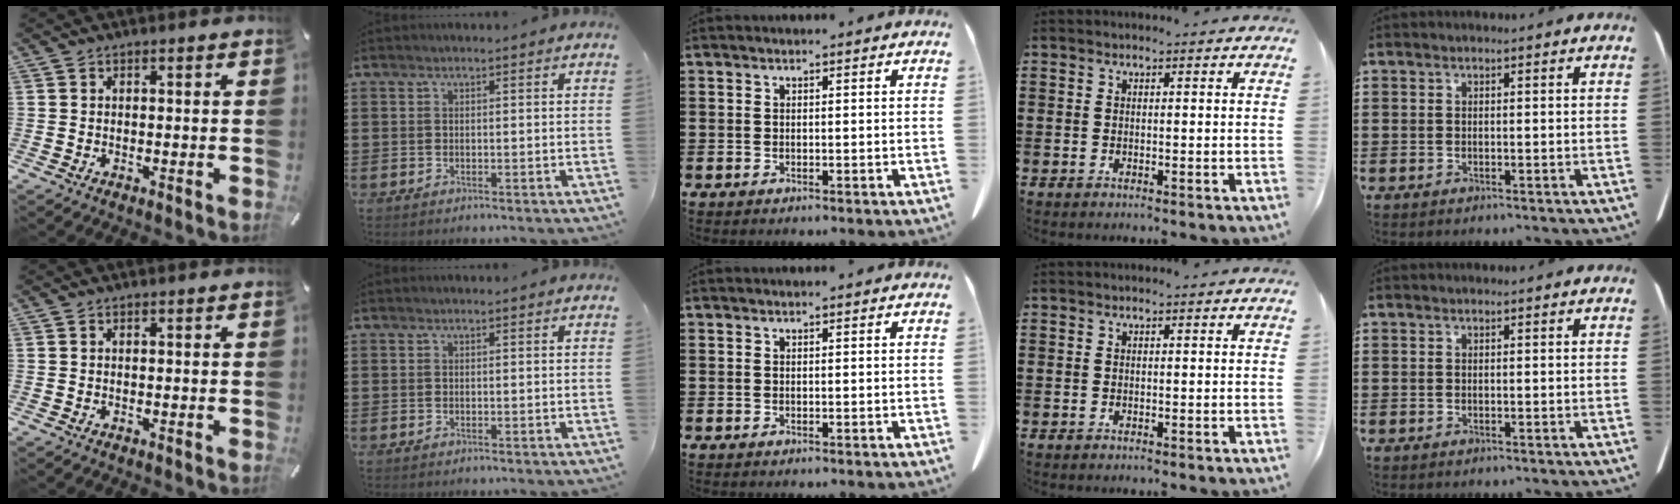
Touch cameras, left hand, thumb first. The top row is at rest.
{}